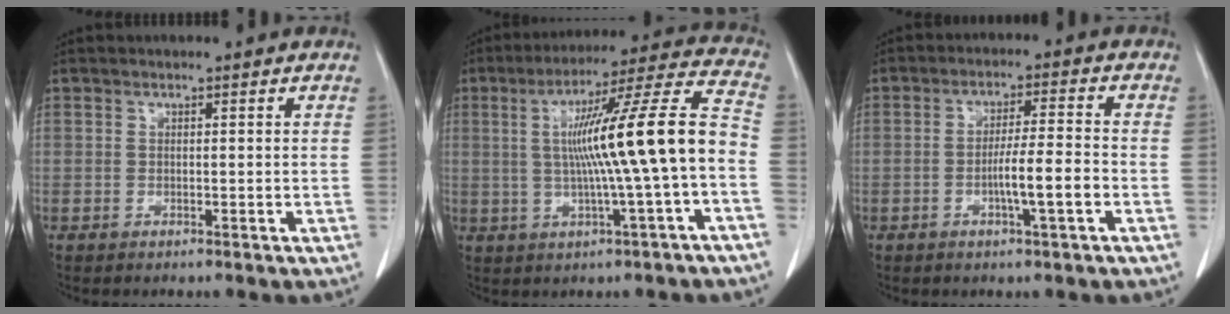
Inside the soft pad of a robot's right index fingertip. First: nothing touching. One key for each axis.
{"total": 15.7, "fx": -1.2, "fy": -0.7, "fz": 15.7, "tx": -0.244, "ty": 0.020, "tz": -0.021}
{"total": 6.4, "fx": -2.1, "fy": -0.1, "fz": 6.0, "tx": -0.105, "ty": 0.000, "tz": -0.037}